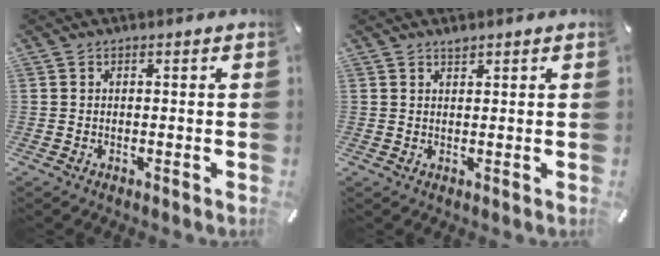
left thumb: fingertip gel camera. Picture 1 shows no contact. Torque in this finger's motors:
{"motor_torque": [0.27, 0.24, 0.20, -0.15, 0.00]}